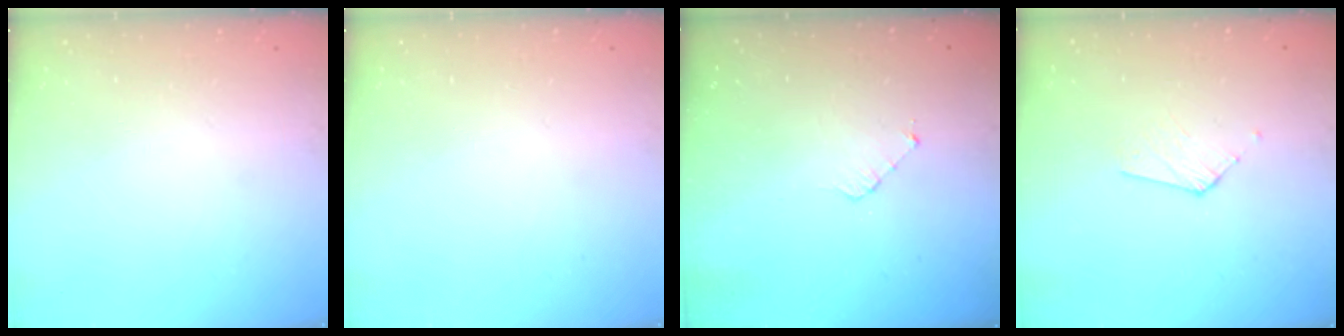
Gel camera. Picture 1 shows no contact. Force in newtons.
{"total": 0.0}
{"total": 3.2, "press": 3.2, "slide": 0.3}
{"total": 3.4, "press": 3.4, "slide": 0.3}